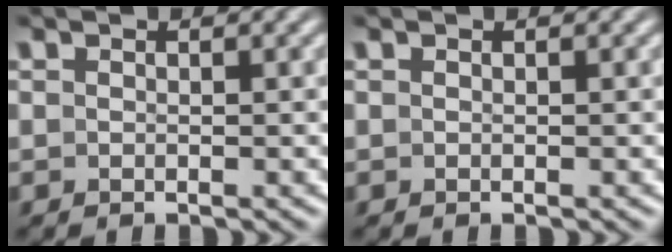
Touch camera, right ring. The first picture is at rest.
{"total": 0.0}